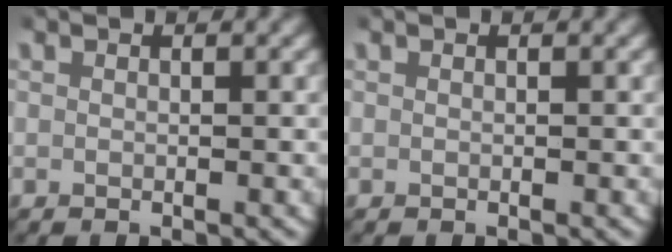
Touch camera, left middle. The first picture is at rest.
{"total": 0.0}